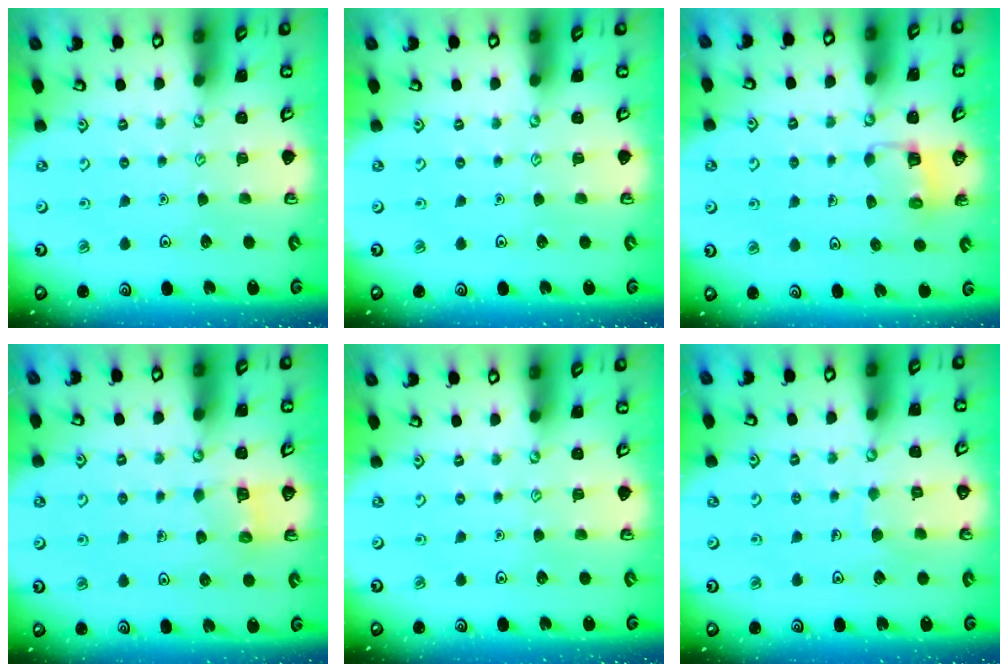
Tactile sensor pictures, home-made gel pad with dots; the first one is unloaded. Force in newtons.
{"total": 0.0}
{"total": 3.1, "press": 3.1, "slide": 0.3}
{"total": 3.8, "press": 3.8, "slide": 0.4}
{"total": 0.0}
{"total": 5.6, "press": 5.6, "slide": 0.4}